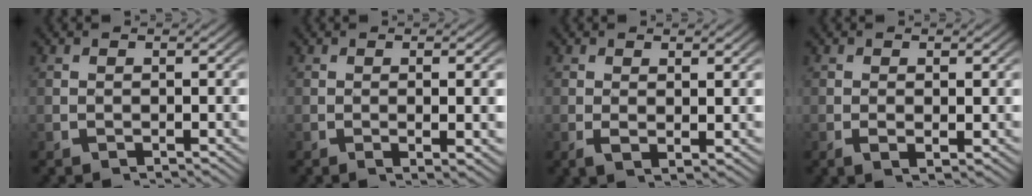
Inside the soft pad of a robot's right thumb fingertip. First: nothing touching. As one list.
[{"total": 2.2, "force": [0.1, 0.3, 2.1], "torque": [-0.033, 0.000, 0.001]}, {"total": 1.5, "force": [0.5, 0.5, 1.3], "torque": [-0.028, -0.010, 0.016]}, {"total": 1.3, "force": [0.2, 0.5, 1.2], "torque": [-0.024, -0.005, 0.006]}]